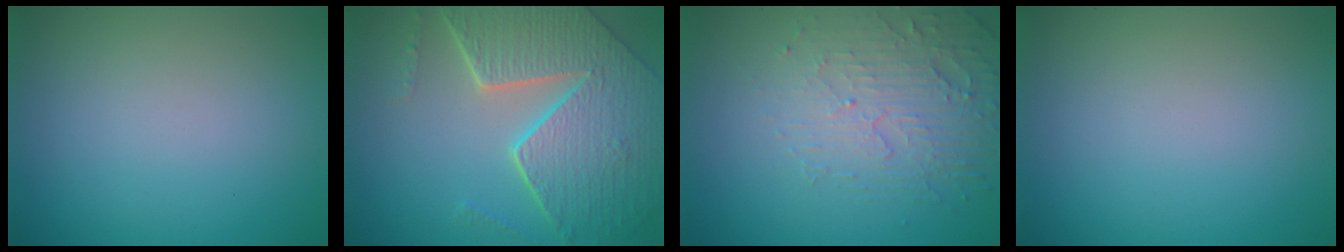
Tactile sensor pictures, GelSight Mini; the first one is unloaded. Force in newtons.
{"total": 8.1, "press": 5.9, "slide": 5.5}
{"total": 5.0, "press": 3.3, "slide": 3.7}
{"total": 0.0}